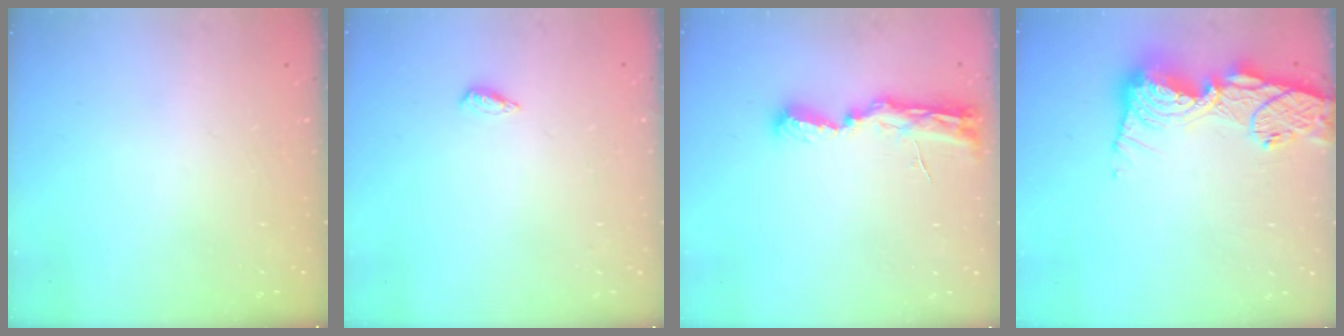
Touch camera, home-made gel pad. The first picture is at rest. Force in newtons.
{"total": 2.7, "press": 2.7, "slide": 0.5}
{"total": 8.3, "press": 8.3, "slide": 1.0}
{"total": 16.5, "press": 16.4, "slide": 1.6}